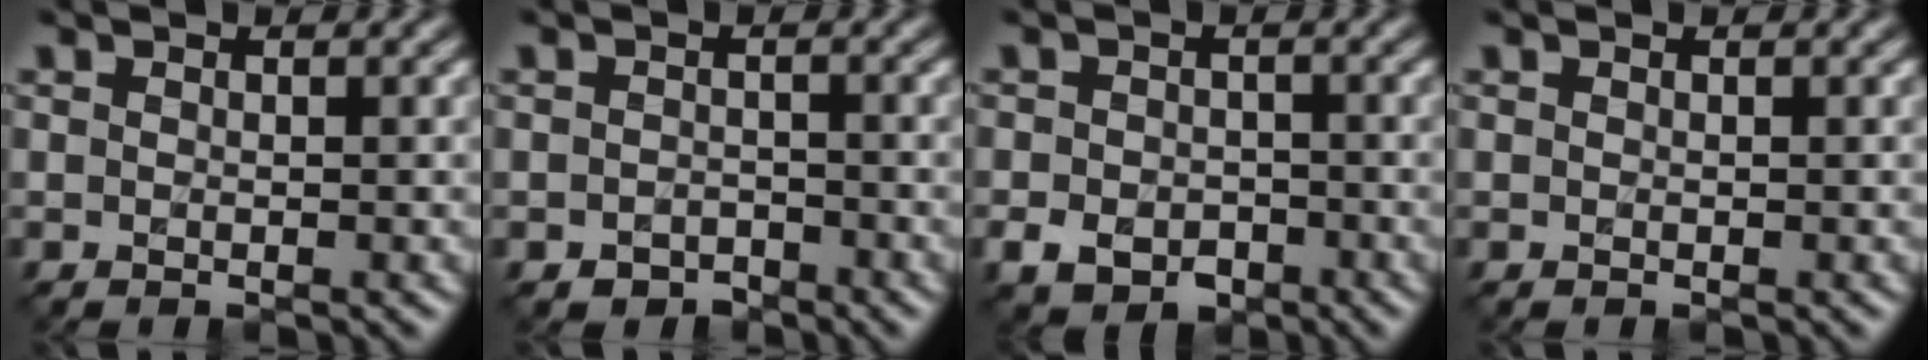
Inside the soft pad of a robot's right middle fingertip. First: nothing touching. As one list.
[{"total": 1.9, "force": [-1.5, 1.1, 0.4], "torque": [-0.008, -0.006, -0.026]}, {"total": 4.1, "force": [-2.1, 2.9, 2.0], "torque": [-0.040, -0.015, -0.040]}, {"total": 0.0}]